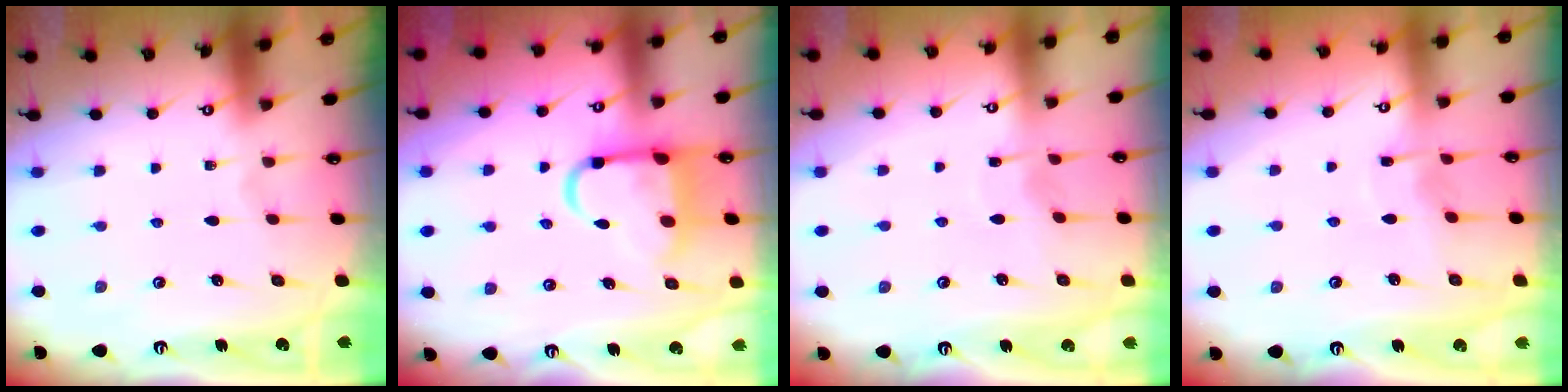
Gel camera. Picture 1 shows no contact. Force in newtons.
{"total": 10.6, "press": 10.5, "slide": 1.5}
{"total": 2.3, "press": 2.3, "slide": 0.3}
{"total": 2.9, "press": 2.9, "slide": 0.4}